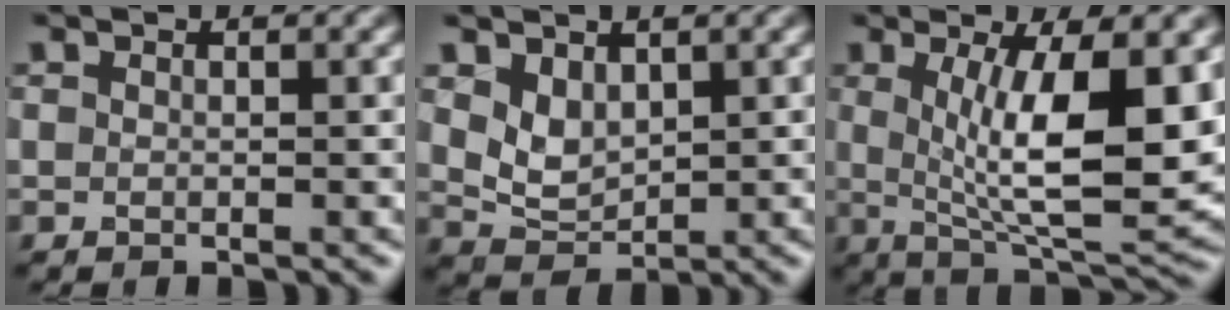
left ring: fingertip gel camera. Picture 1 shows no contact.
{"total": 2.7, "force": [1.2, 1.9, 1.6], "torque": [-0.034, -0.008, 0.031]}
{"total": 10.1, "force": [1.3, 3.0, 9.5], "torque": [-0.151, -0.018, 0.030]}